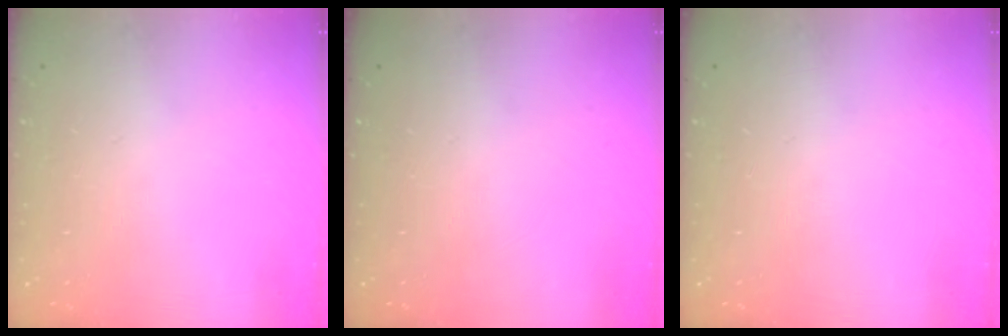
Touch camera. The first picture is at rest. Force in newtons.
{"total": 0.0}
{"total": 0.0}